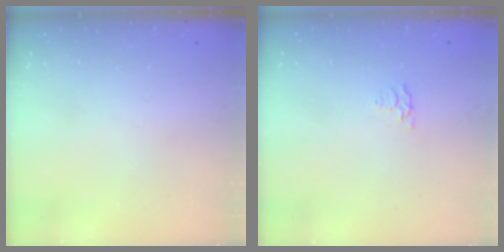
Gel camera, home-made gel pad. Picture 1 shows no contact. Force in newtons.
{"total": 3.2, "press": 3.2, "slide": 0.5}